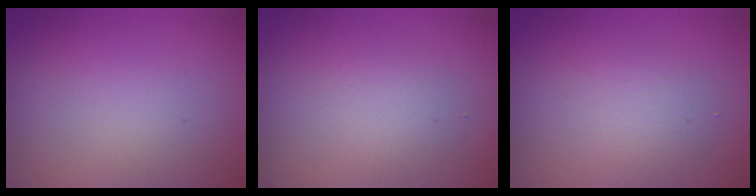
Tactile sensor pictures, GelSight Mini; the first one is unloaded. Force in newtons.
{"total": 1.9, "press": 1.9, "slide": 0.1}
{"total": 2.5, "press": 2.5, "slide": 0.1}